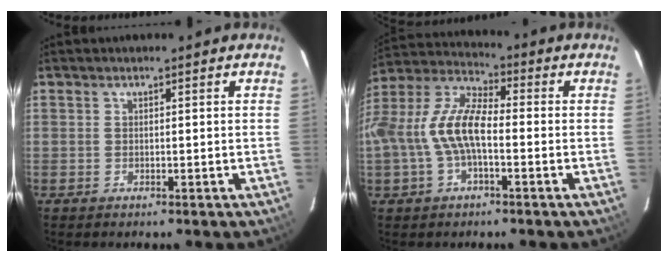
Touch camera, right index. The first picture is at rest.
{"total": 13.3, "force": [-2.2, 5.7, 11.8], "torque": [-0.245, 0.013, -0.045]}